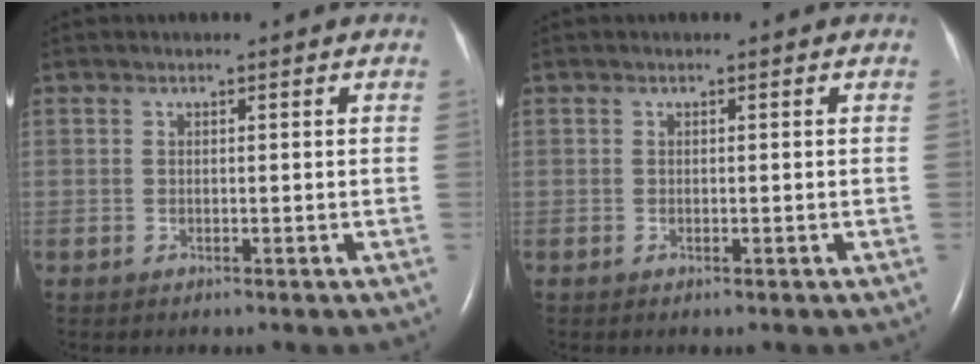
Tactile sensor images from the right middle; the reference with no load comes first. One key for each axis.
{"total": 0.0}